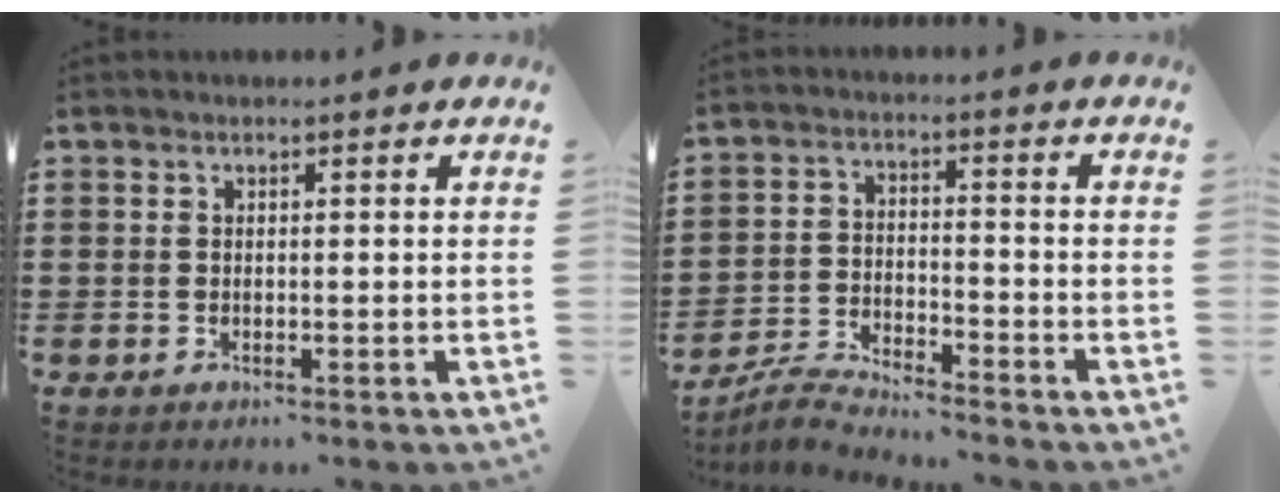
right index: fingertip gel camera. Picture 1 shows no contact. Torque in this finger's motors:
{"motor_torque": [-1.04, 1.10, -0.39, -0.21]}